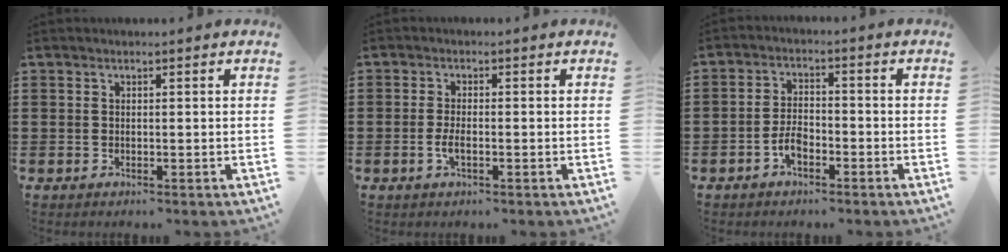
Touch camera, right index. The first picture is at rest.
{"total": 2.3, "force": [-0.6, 0.7, 2.1], "torque": [-0.045, -0.003, -0.014]}
{"total": 3.9, "force": [-2.0, 1.9, 2.7], "torque": [-0.069, -0.002, -0.044]}